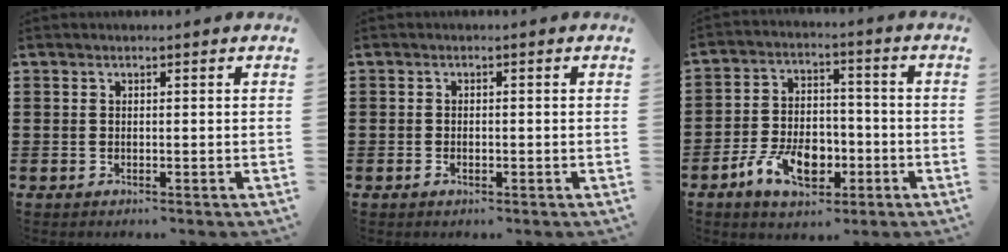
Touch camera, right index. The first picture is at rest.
{"total": 0.9, "force": [-0.4, 0.5, 0.6], "torque": [-0.012, -0.001, -0.007]}
{"total": 8.9, "force": [-3.9, 5.5, 5.8], "torque": [-0.113, 0.009, -0.072]}